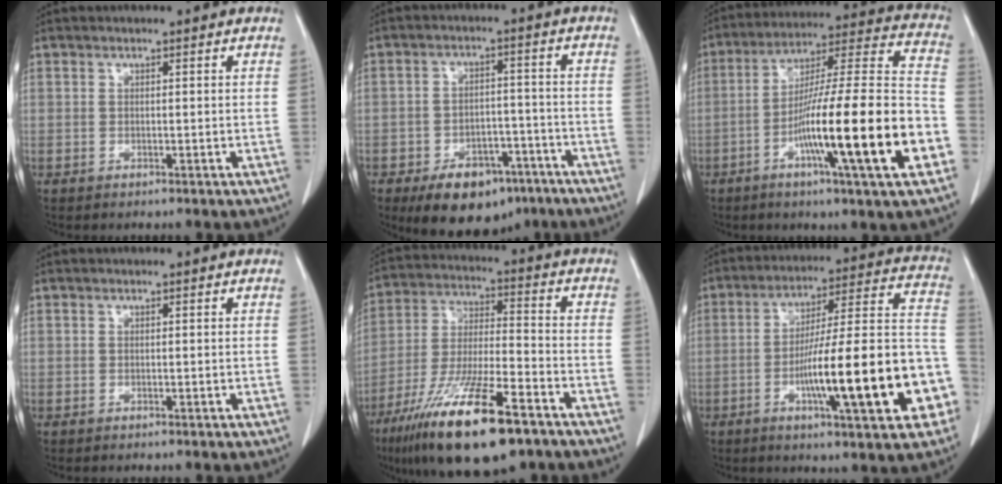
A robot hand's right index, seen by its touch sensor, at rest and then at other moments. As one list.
[{"total": 12.2, "force": [-8.1, 5.6, 7.1], "torque": [-0.111, 0.002, -0.126]}, {"total": 22.9, "force": [-7.8, 0.6, 21.5], "torque": [-0.316, -0.006, -0.128]}, {"total": 0.0}, {"total": 19.8, "force": [-12.5, 3.6, 15.0], "torque": [-0.279, -0.040, -0.221]}, {"total": 21.7, "force": [-6.9, 2.7, 20.4], "torque": [-0.258, 0.023, -0.095]}]